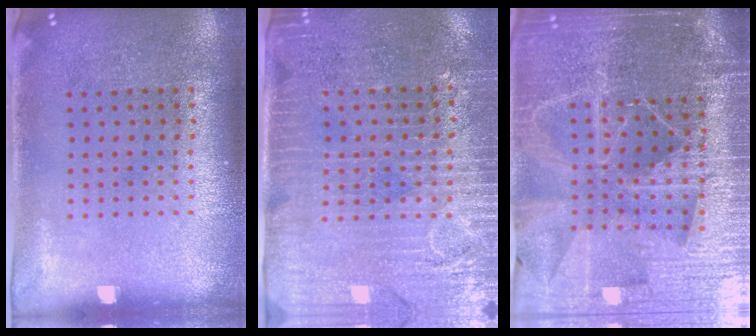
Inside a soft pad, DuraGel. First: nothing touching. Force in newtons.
{"total": 3.6, "press": 3.2, "slide": 1.8}
{"total": 5.5, "press": 4.9, "slide": 2.4}